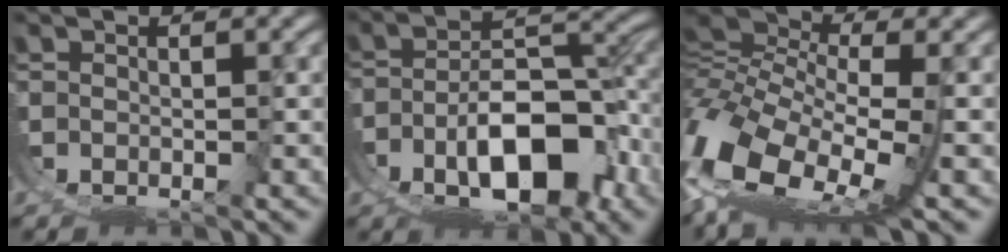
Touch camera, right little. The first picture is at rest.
{"total": 10.3, "force": [-1.2, 5.7, 8.5], "torque": [-0.134, -0.016, -0.005]}
{"total": 10.7, "force": [1.4, 5.9, 8.8], "torque": [-0.197, -0.029, 0.037]}